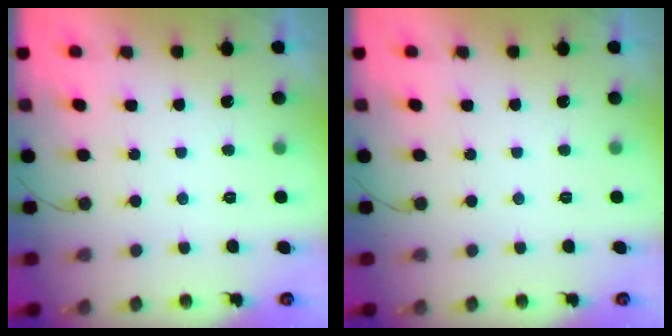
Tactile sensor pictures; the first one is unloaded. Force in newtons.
{"total": 0.0}